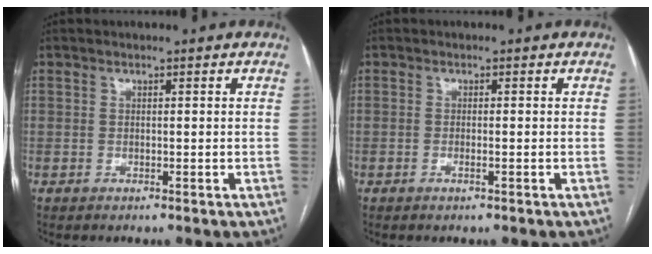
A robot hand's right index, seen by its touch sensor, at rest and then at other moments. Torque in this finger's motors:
{"motor_torque": [-0.38, 0.25, -0.02, 0.00]}